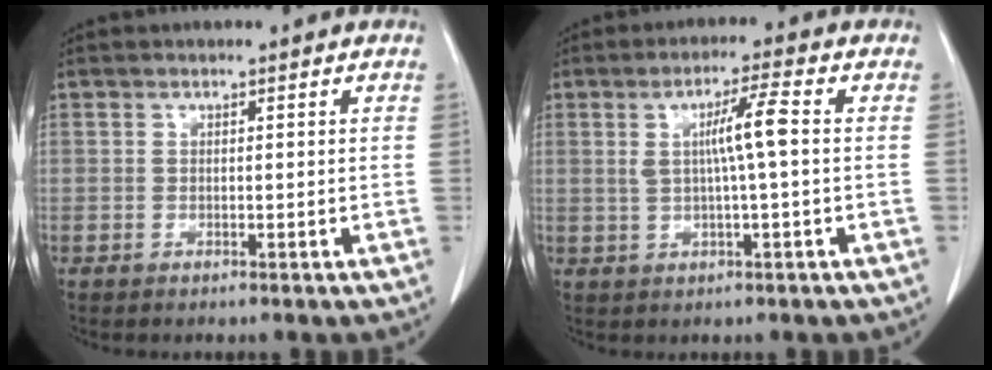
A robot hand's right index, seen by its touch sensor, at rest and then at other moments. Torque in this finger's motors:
{"motor_torque": [0.32, -0.06, 0.16, 0.11]}